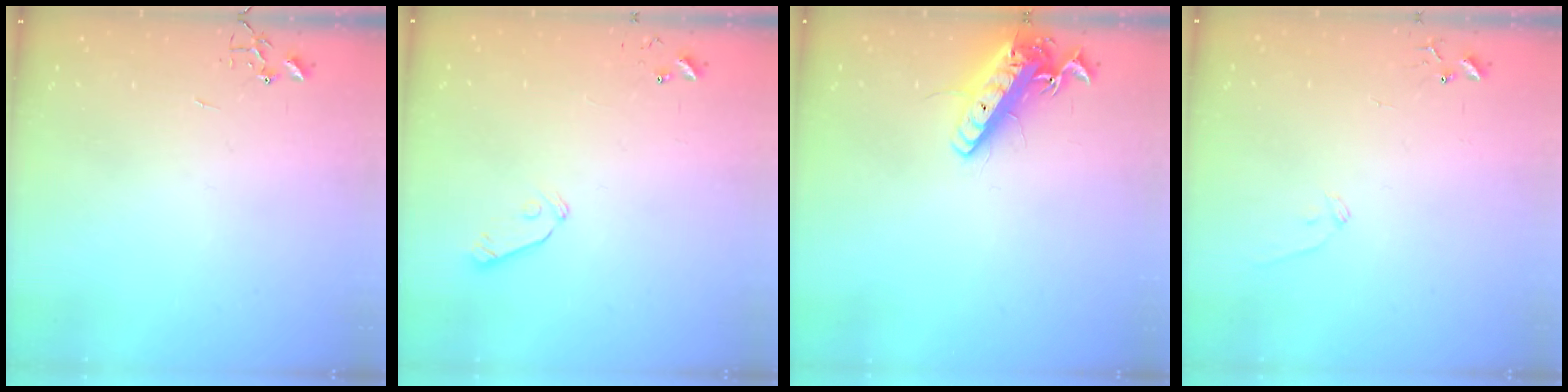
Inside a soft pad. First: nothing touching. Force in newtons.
{"total": 6.0, "press": 6.0, "slide": 0.7}
{"total": 16.0, "press": 15.7, "slide": 3.1}
{"total": 6.6, "press": 6.6, "slide": 0.6}